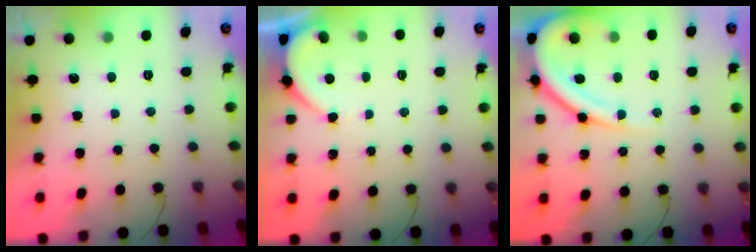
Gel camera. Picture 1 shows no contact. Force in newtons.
{"total": 2.1, "press": 2.1, "slide": 0.3}
{"total": 14.0, "press": 13.9, "slide": 1.5}